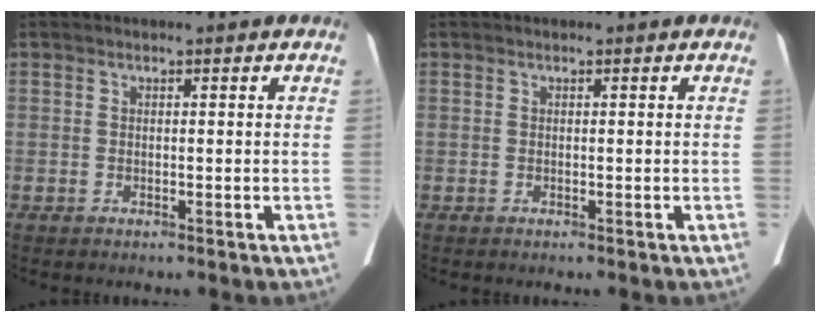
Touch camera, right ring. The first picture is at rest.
{"total": 0.0}